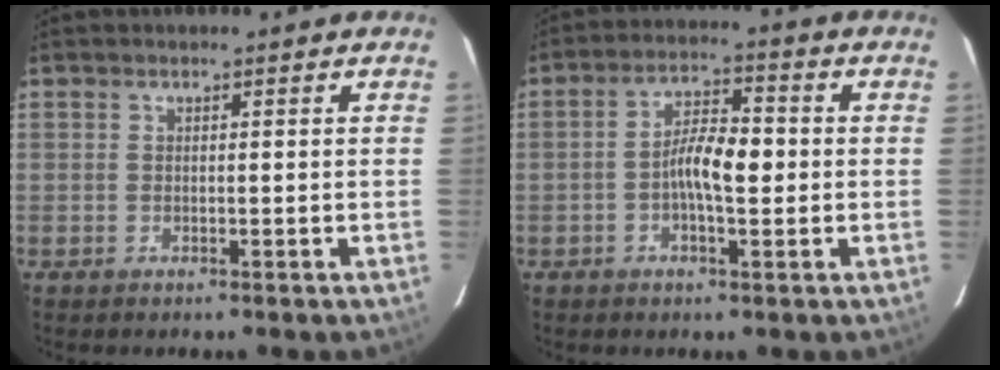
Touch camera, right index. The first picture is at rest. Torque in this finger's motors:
{"motor_torque": [0.26, -0.04, 0.41, 0.08]}